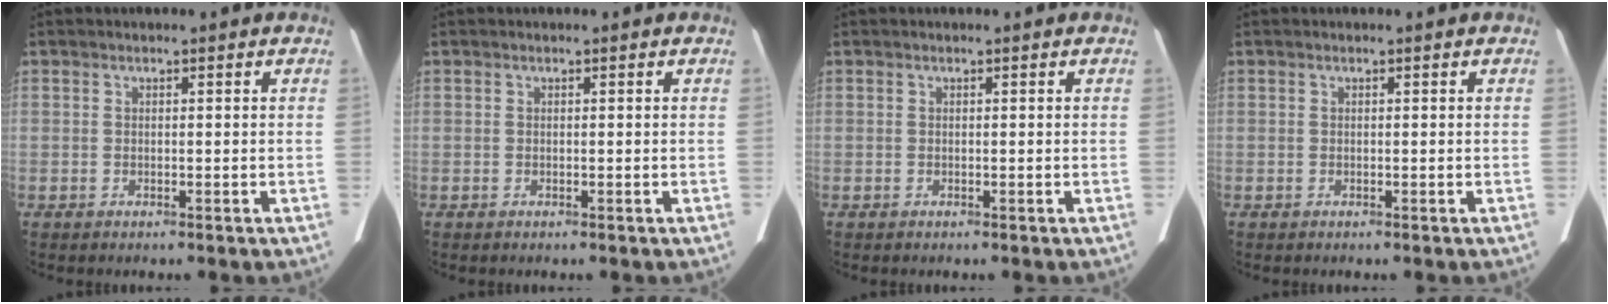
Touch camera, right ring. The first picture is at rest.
{"total": 0.0}
{"total": 0.0}
{"total": 0.0}